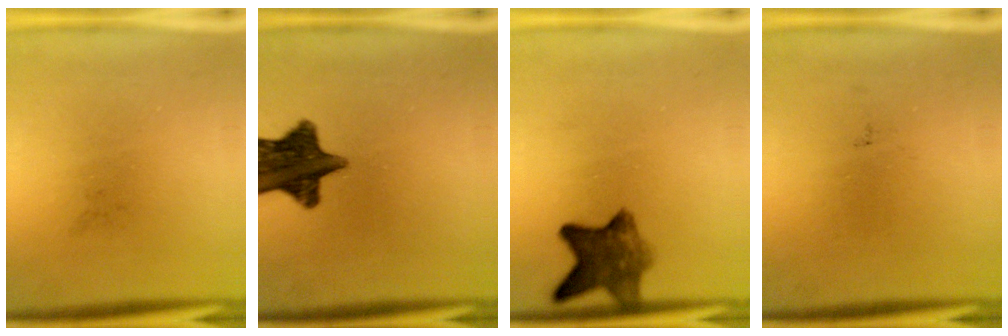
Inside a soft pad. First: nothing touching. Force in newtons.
{"total": 12.0}
{"total": 7.0}
{"total": 0.0}